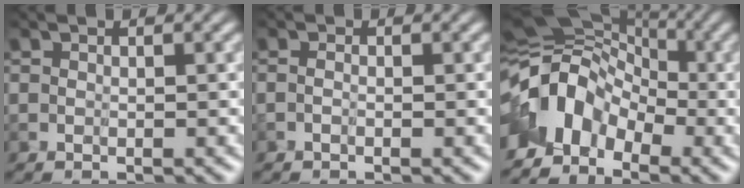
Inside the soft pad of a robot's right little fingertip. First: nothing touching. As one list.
[{"total": 0.7, "force": [-0.7, -0.1, -0.1], "torque": [0.009, 0.005, -0.012]}, {"total": 5.7, "force": [-3.4, 3.4, 3.0], "torque": [-0.055, 0.017, -0.076]}]